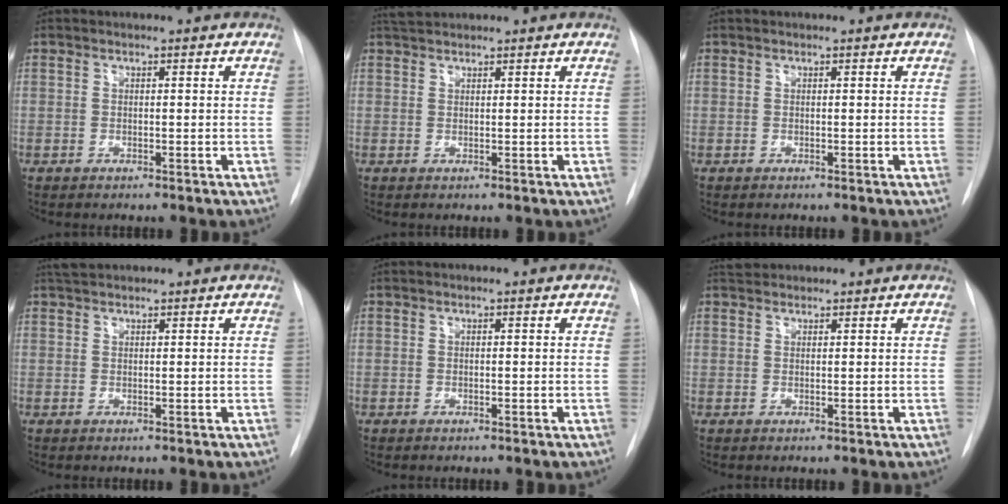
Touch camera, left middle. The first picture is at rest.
{"total": 2.4, "force": [2.3, 0.4, 0.6], "torque": [-0.013, 0.018, 0.042]}
{"total": 0.0}
{"total": 2.4, "force": [2.2, 0.6, 0.7], "torque": [-0.013, 0.019, 0.039]}
{"total": 0.0}
{"total": 2.0, "force": [1.8, 0.6, 0.1], "torque": [-0.005, 0.017, 0.032]}